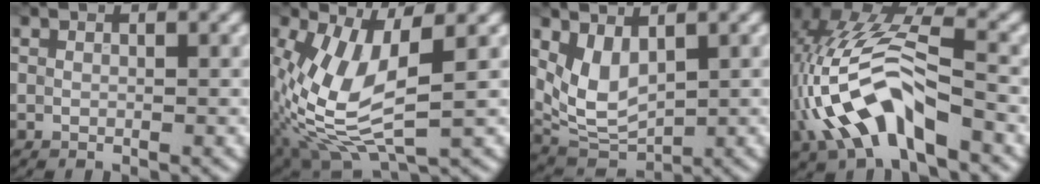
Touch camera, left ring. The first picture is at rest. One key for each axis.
{"total": 8.8, "fx": -1.0, "fy": 3.8, "fz": 7.9, "tx": -0.189, "ty": -0.003, "tz": -0.021}
{"total": 4.5, "fx": 1.4, "fy": 2.6, "fz": 3.4, "tx": -0.072, "ty": -0.011, "tz": 0.035}
{"total": 10.1, "fx": -2.9, "fy": 4.5, "fz": 8.5, "tx": -0.182, "ty": 0.013, "tz": -0.058}